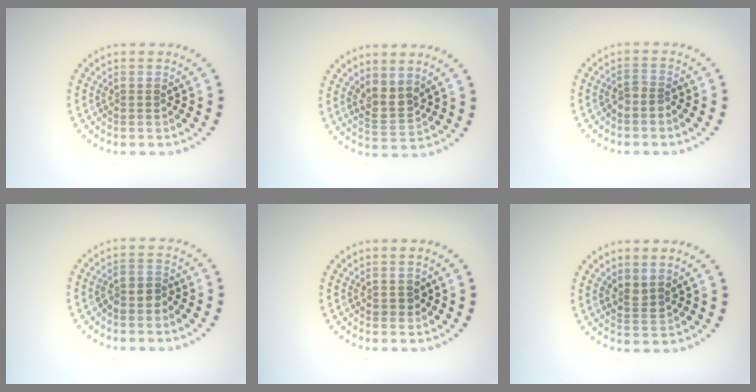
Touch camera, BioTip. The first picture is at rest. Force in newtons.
{"total": 2.4, "press": 2.0, "slide": 1.3}
{"total": 1.5, "press": 1.1, "slide": 0.9}
{"total": 1.5, "press": 1.2, "slide": 0.9}
{"total": 0.8, "press": 0.8, "slide": 0.2}
{"total": 1.6, "press": 1.3, "slide": 1.0}